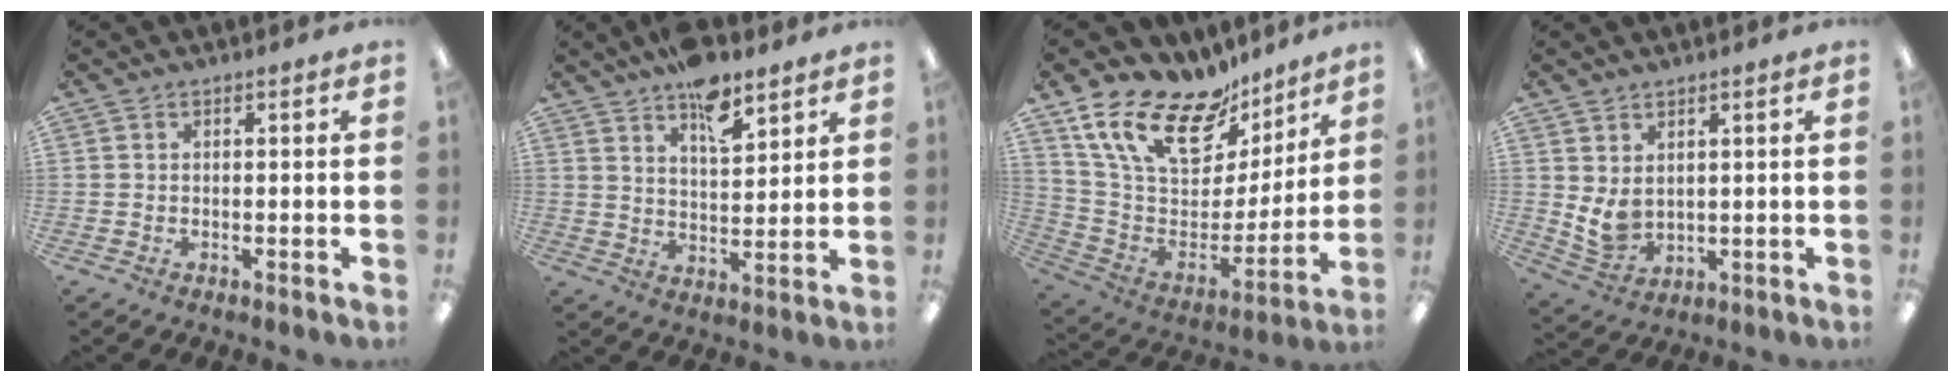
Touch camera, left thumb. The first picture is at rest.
{"total": 9.5, "force": [7.1, 4.0, 4.9], "torque": [-0.069, -0.039, 0.122]}
{"total": 20.5, "force": [14.5, 10.2, 10.4], "torque": [-0.200, -0.095, 0.265]}
{"total": 5.3, "force": [2.2, 3.8, 3.1], "torque": [-0.059, -0.019, 0.042]}